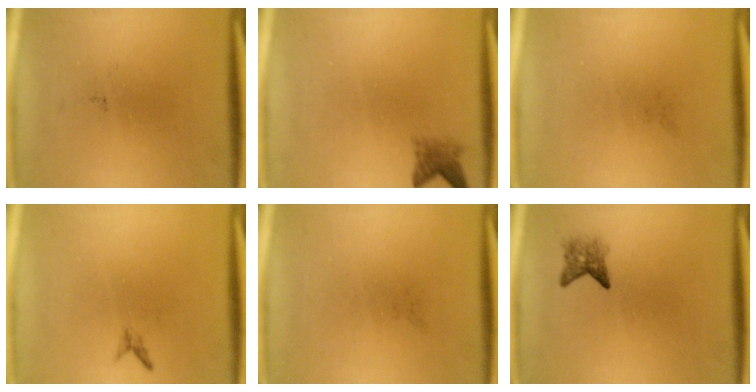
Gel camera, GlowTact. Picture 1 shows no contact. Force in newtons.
{"total": 2.2}
{"total": 0.0}
{"total": 0.7}
{"total": 0.0}
{"total": 2.2}